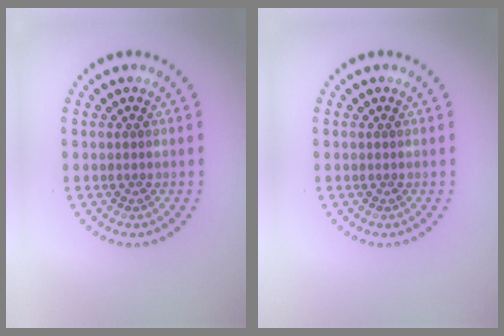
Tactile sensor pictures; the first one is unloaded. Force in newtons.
{"total": 0.0}